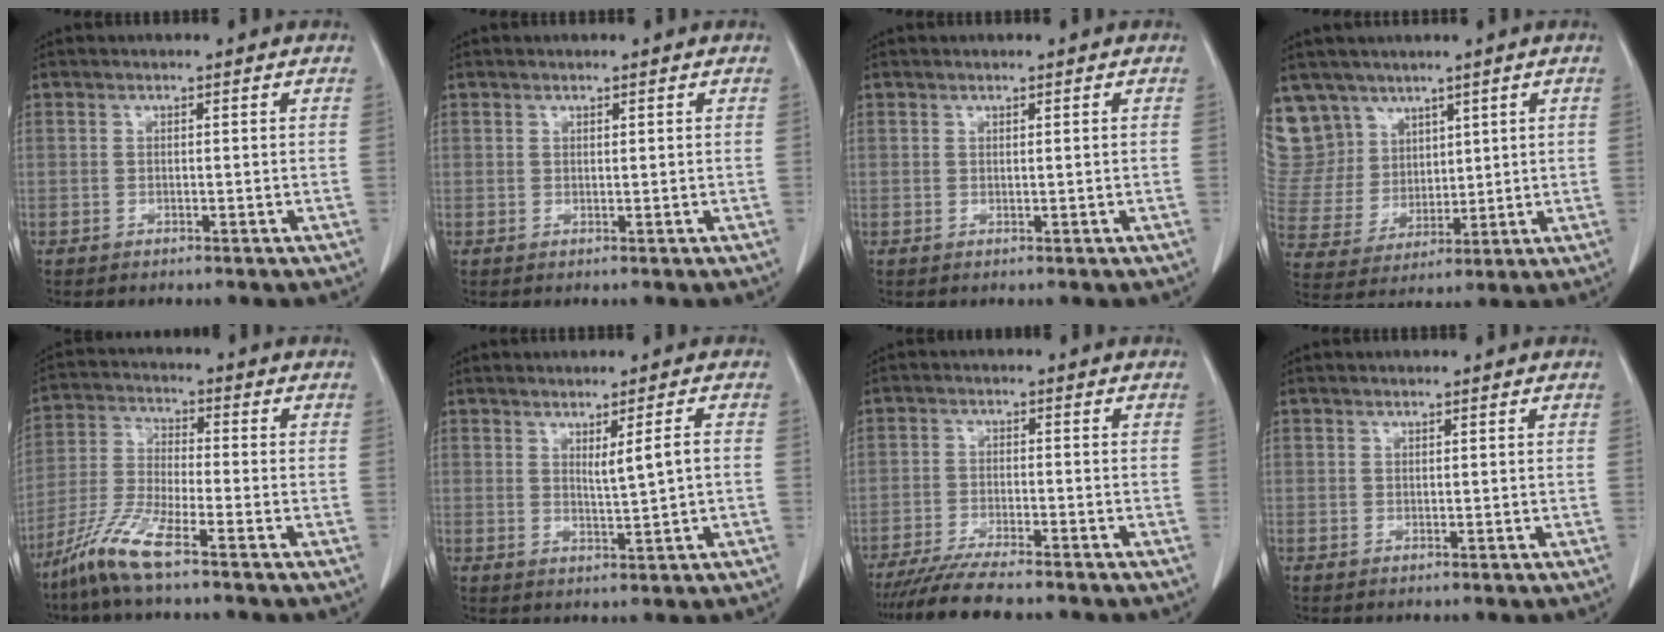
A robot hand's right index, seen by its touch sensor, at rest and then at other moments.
{"total": 0.0}
{"total": 0.0}
{"total": 11.1, "force": [7.9, 7.8, 0.4], "torque": [-0.025, 0.026, 0.175]}
{"total": 8.4, "force": [-6.0, 0.3, 5.9], "torque": [-0.130, -0.020, -0.127]}
{"total": 3.5, "force": [0.5, -0.1, 3.4], "torque": [-0.060, -0.003, 0.015]}
{"total": 7.0, "force": [-6.2, 0.5, 3.3], "torque": [-0.050, -0.018, -0.103]}
{"total": 0.0}